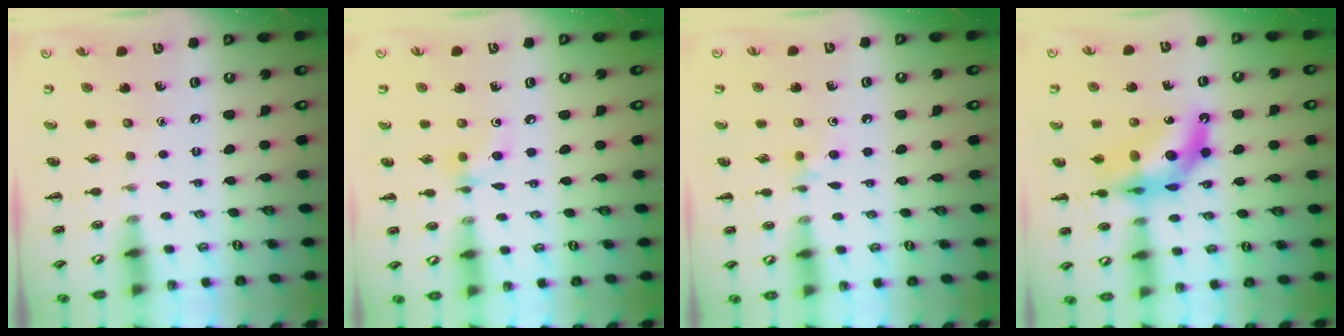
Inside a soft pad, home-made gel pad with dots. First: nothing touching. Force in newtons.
{"total": 5.2, "press": 5.1, "slide": 0.8}
{"total": 3.9, "press": 3.6, "slide": 1.5}
{"total": 13.5, "press": 12.9, "slide": 4.0}